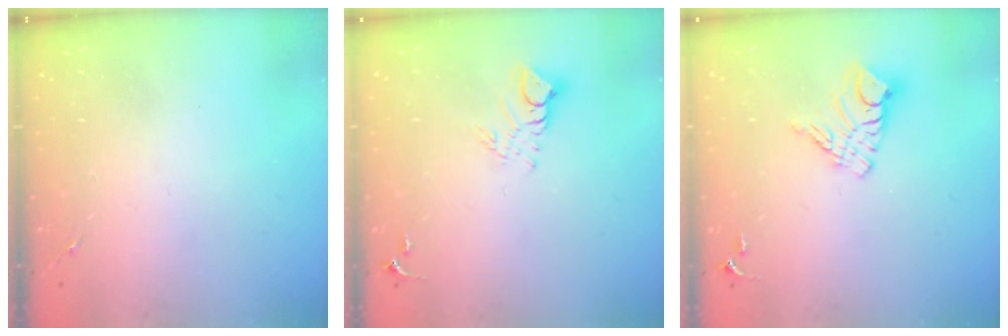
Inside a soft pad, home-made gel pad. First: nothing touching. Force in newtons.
{"total": 7.2, "press": 7.1, "slide": 0.7}
{"total": 10.3, "press": 10.3, "slide": 0.9}